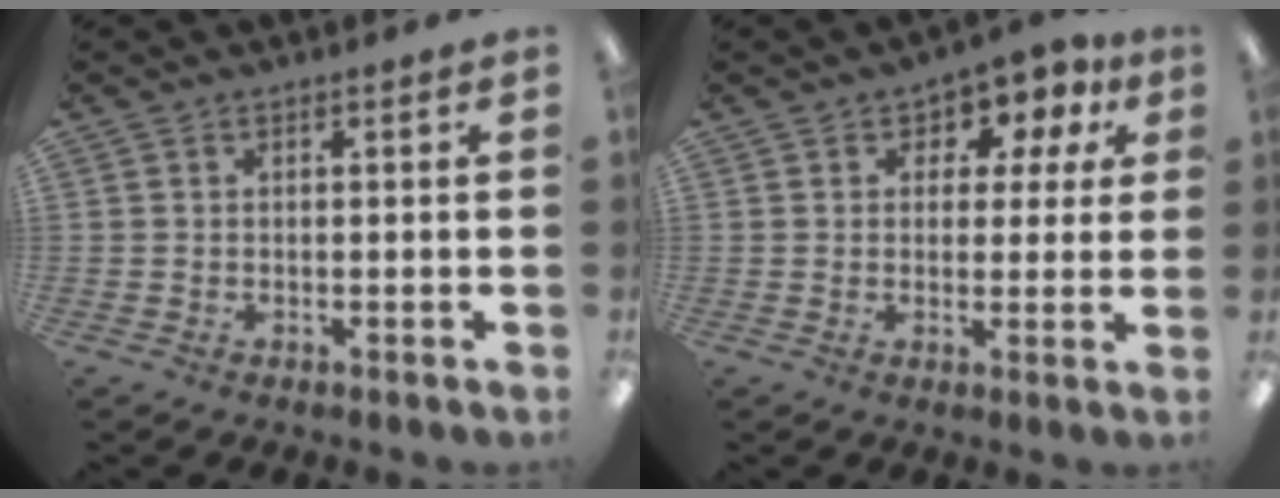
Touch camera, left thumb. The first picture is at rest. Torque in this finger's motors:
{"motor_torque": [-0.18, 0.38, -0.28, 0.13, 0.03]}